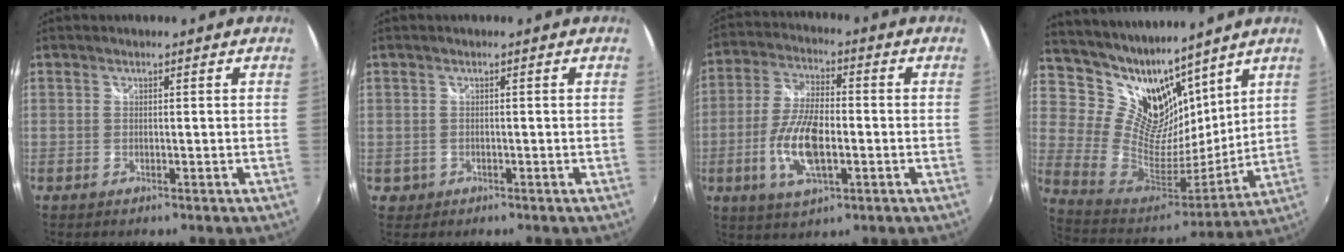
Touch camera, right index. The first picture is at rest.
{"total": 1.7, "force": [-0.3, 1.7, 0.2], "torque": [-0.006, 0.003, 0.001]}
{"total": 11.8, "force": [-3.0, 4.7, 10.4], "torque": [-0.215, -0.003, -0.058]}
{"total": 16.8, "force": [13.3, 8.4, 6.1], "torque": [-0.139, -0.015, 0.262]}